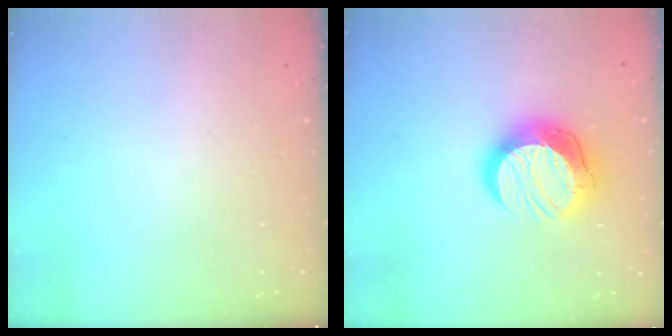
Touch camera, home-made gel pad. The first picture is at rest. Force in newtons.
{"total": 15.4, "press": 15.3, "slide": 1.2}